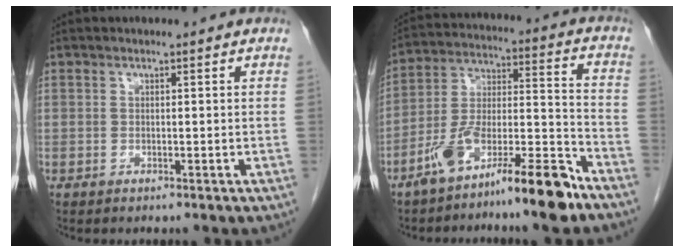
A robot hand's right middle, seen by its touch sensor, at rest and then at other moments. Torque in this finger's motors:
{"motor_torque": [1.17, -0.97, 0.29, 0.15]}